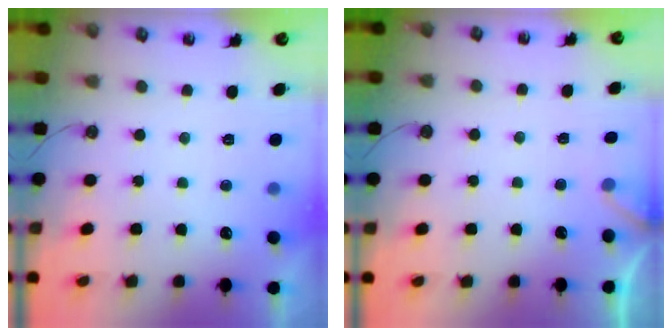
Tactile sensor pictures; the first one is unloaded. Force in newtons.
{"total": 3.6, "press": 3.6, "slide": 0.1}